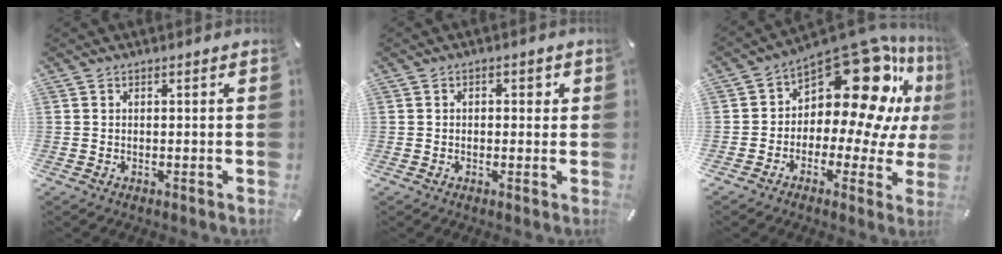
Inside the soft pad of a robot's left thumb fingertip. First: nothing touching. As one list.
[{"total": 1.7, "force": [-0.1, 1.2, 1.1], "torque": [-0.015, 0.006, -0.008]}, {"total": 19.6, "force": [8.8, 10.4, 14.1], "torque": [-0.190, -0.078, 0.146]}]